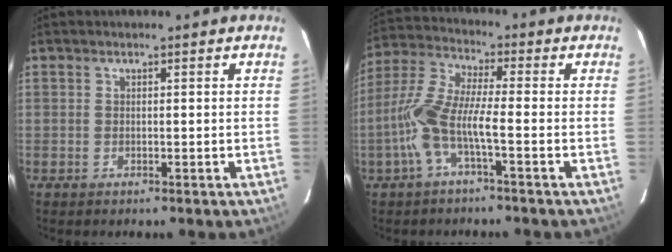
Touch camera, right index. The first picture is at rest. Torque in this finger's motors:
{"motor_torque": [1.12, -0.78, 0.83, 0.21]}